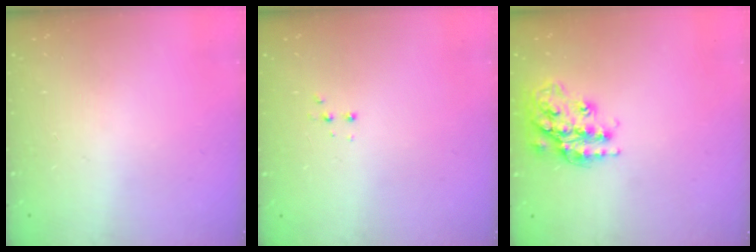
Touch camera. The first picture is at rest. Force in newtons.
{"total": 3.3, "press": 3.2, "slide": 0.7}
{"total": 17.5, "press": 17.5, "slide": 1.3}